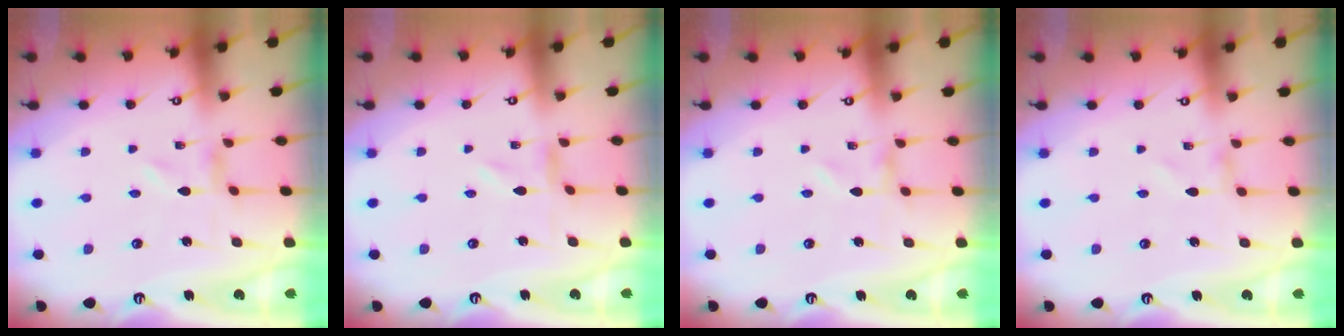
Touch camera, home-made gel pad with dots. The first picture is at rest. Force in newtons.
{"total": 0.0}
{"total": 0.0}
{"total": 0.5, "press": 0.5, "slide": 0.1}